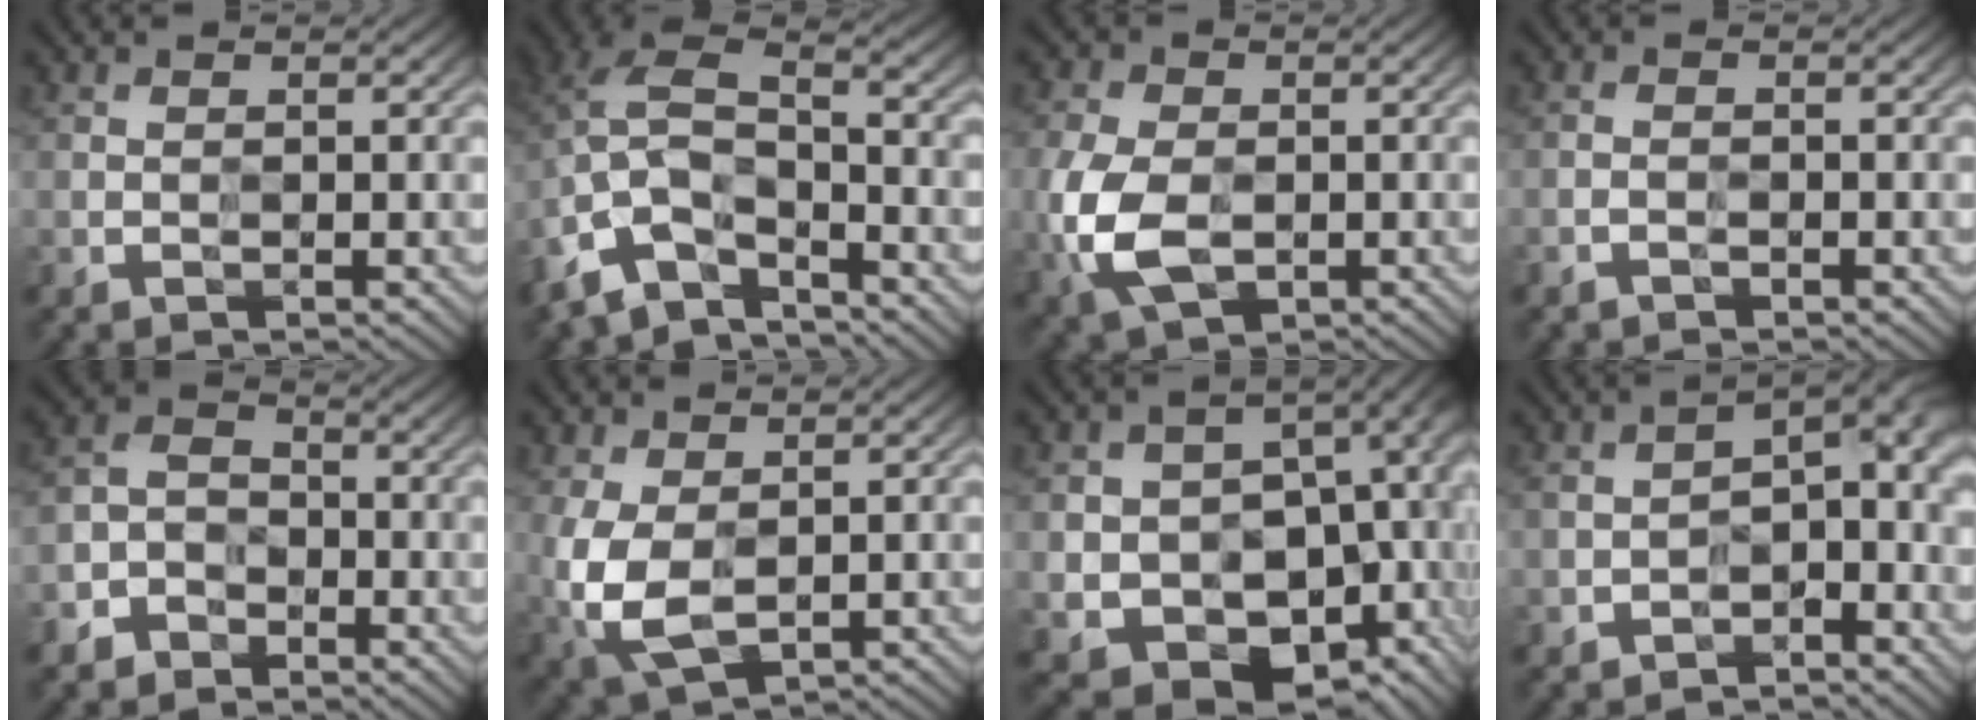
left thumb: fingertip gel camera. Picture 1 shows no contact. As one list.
[{"total": 11.2, "force": [-6.0, 4.8, 8.1], "torque": [-0.173, -0.003, -0.124]}, {"total": 8.6, "force": [-2.1, 5.6, 6.2], "torque": [-0.168, -0.017, -0.043]}, {"total": 1.1, "force": [-1.0, 0.2, 0.5], "torque": [-0.010, 0.000, -0.021]}, {"total": 4.9, "force": [-3.4, 3.3, 1.3], "torque": [-0.022, 0.003, -0.076]}, {"total": 7.3, "force": [-0.6, 4.6, 5.7], "torque": [-0.154, -0.016, -0.007]}, {"total": 16.2, "force": [-2.2, 11.8, 10.9], "torque": [-0.186, -0.061, 0.013]}, {"total": 6.9, "force": [-3.4, 3.5, 4.9], "torque": [-0.063, -0.004, -0.063]}]